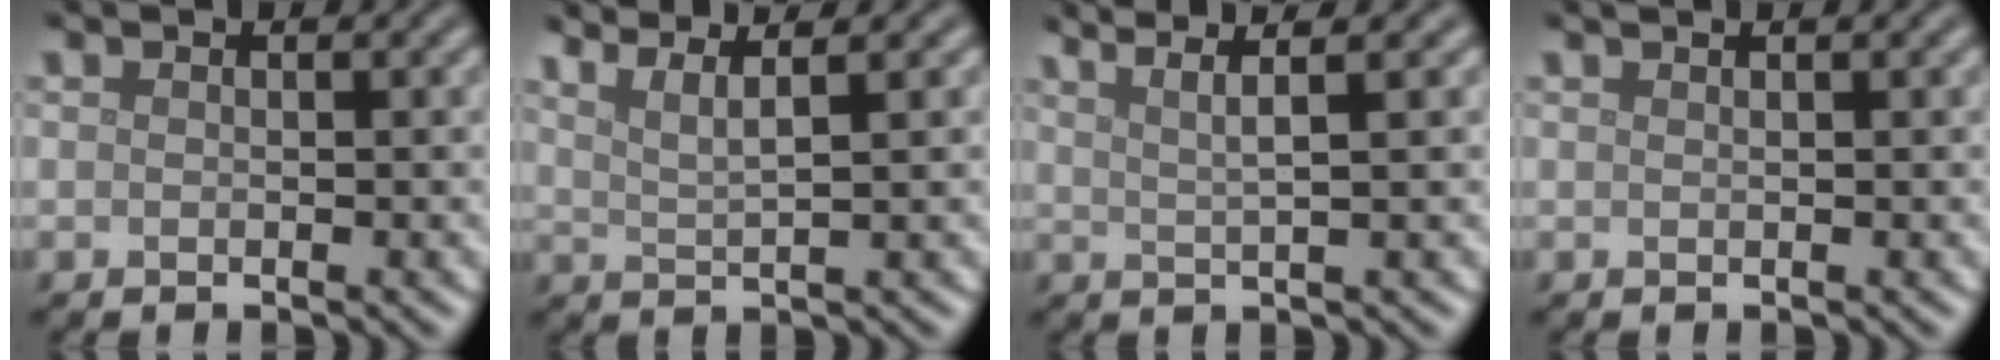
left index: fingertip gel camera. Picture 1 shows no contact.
{"total": 4.1, "force": [3.1, 1.0, 2.6], "torque": [-0.032, 0.018, 0.031]}
{"total": 5.0, "force": [3.4, 1.2, 3.5], "torque": [-0.046, 0.024, 0.024]}
{"total": 2.0, "force": [1.3, 0.8, 1.3], "torque": [-0.004, 0.000, -0.003]}